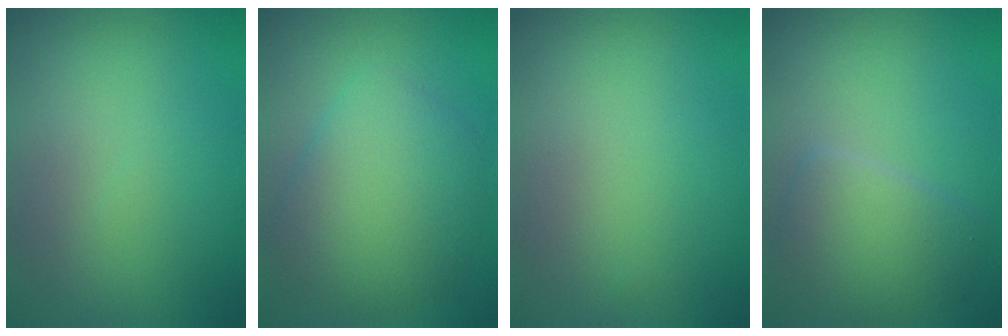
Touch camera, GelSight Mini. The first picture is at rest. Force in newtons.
{"total": 5.7, "press": 5.7, "slide": 0.2}
{"total": 0.0}
{"total": 4.1, "press": 4.1, "slide": 0.1}